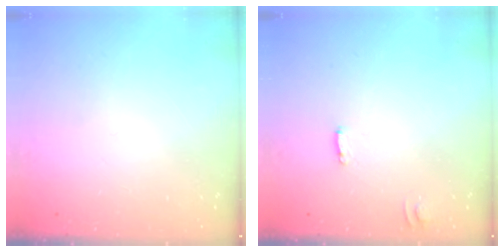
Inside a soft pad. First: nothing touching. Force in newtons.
{"total": 2.0, "press": 2.0, "slide": 0.1}